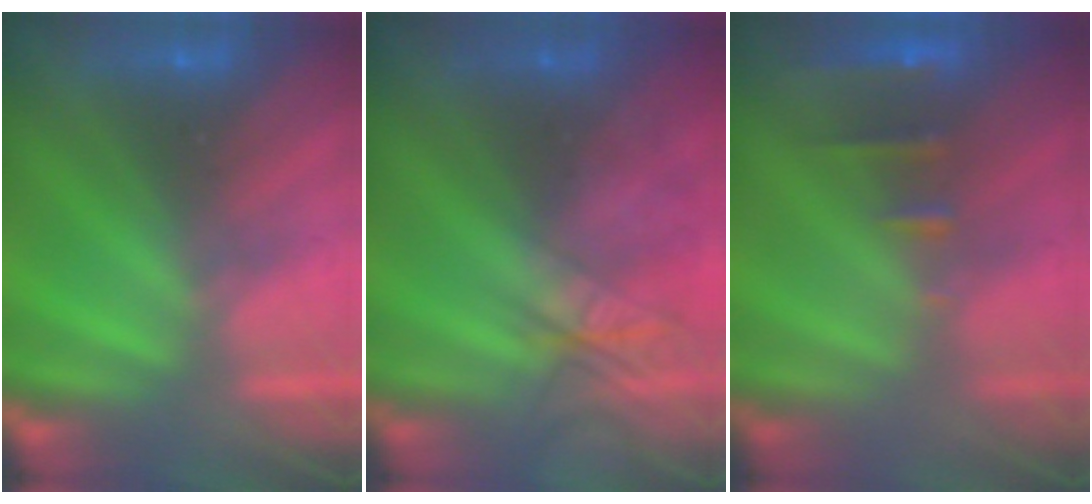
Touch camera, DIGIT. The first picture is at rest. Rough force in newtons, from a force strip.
{"total": 2.5}
{"total": 2.4}